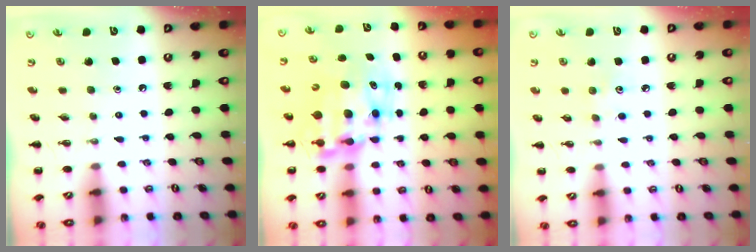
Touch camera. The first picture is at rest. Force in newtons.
{"total": 10.0, "press": 9.7, "slide": 2.3}
{"total": 3.9, "press": 3.8, "slide": 0.8}